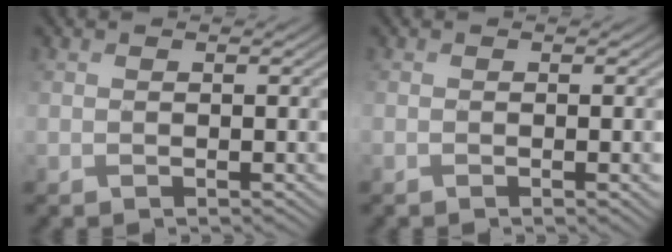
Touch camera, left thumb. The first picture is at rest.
{"total": 1.4, "force": [-0.1, 0.2, 1.4], "torque": [-0.021, -0.002, -0.002]}